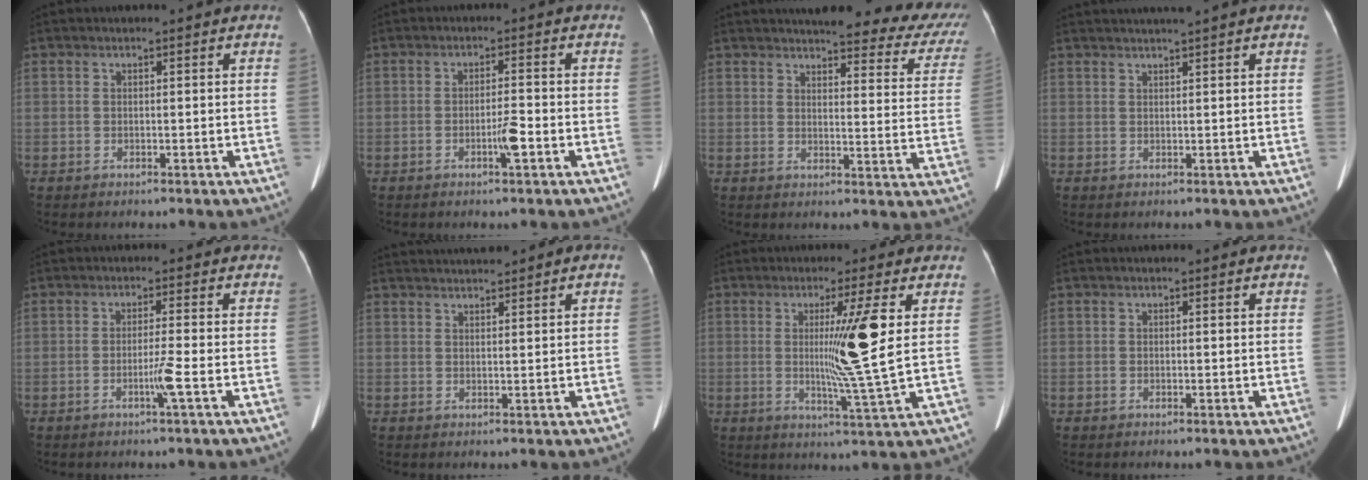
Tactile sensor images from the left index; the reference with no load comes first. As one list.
[{"total": 2.8, "force": [-1.3, 0.2, 2.5], "torque": [-0.044, -0.001, -0.022]}, {"total": 21.8, "force": [19.5, 4.6, 8.6], "torque": [-0.087, -0.045, 0.202]}, {"total": 3.3, "force": [2.9, -0.6, 1.5], "torque": [-0.015, 0.019, 0.046]}, {"total": 2.6, "force": [-1.2, -0.8, 2.2], "torque": [-0.043, -0.005, -0.022]}, {"total": 3.3, "force": [3.0, 0.1, 1.5], "torque": [-0.028, 0.026, 0.055]}, {"total": 8.8, "force": [1.3, -1.9, 8.5], "torque": [-0.151, -0.021, 0.026]}, {"total": 0.0}]